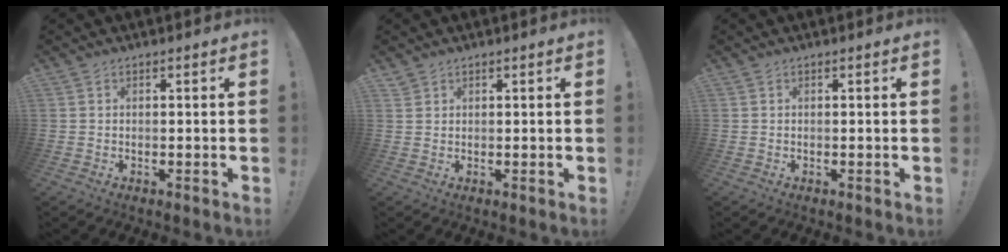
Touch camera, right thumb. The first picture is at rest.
{"total": 1.2, "force": [1.0, 0.6, 0.3], "torque": [-0.002, -0.006, 0.019]}
{"total": 0.0}